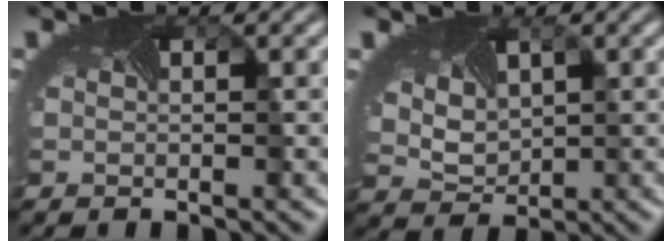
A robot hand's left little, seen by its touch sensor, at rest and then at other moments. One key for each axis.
{"total": 4.1, "fx": 1.8, "fy": 2.8, "fz": 2.3, "tx": -0.064, "ty": 0.015, "tz": 0.041}